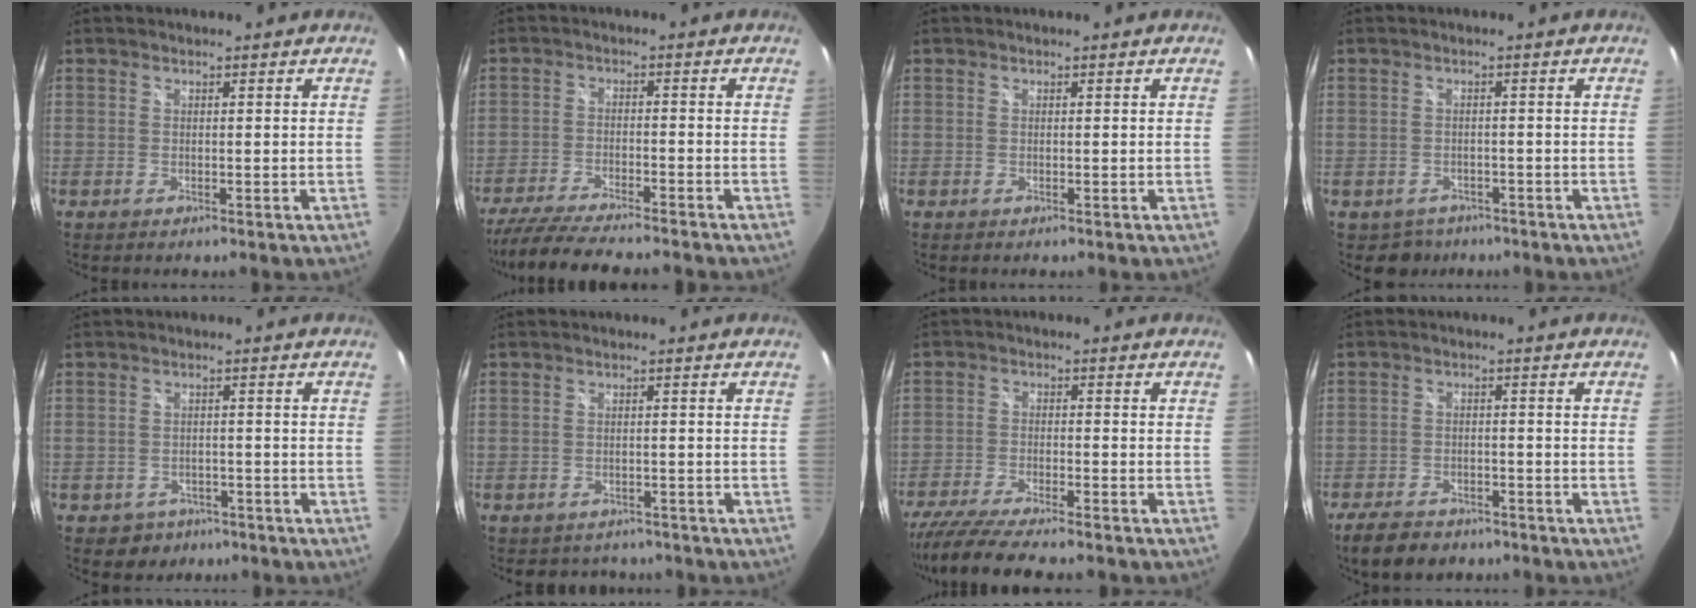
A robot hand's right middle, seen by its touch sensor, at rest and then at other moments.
{"total": 14.0, "force": [-12.2, 1.7, 6.5], "torque": [-0.141, -0.024, -0.197]}
{"total": 0.0}
{"total": 4.0, "force": [-2.7, 2.9, 0.3], "torque": [-0.017, 0.000, -0.036]}
{"total": 4.9, "force": [-2.8, 3.9, 0.8], "torque": [-0.027, 0.008, -0.030]}
{"total": 4.1, "force": [-3.3, 2.5, 0.6], "torque": [-0.013, -0.003, -0.042]}
{"total": 11.8, "force": [-10.2, 1.3, 5.8], "torque": [-0.136, -0.028, -0.175]}
{"total": 8.1, "force": [-6.2, 4.1, 3.4], "torque": [-0.091, 0.000, -0.099]}